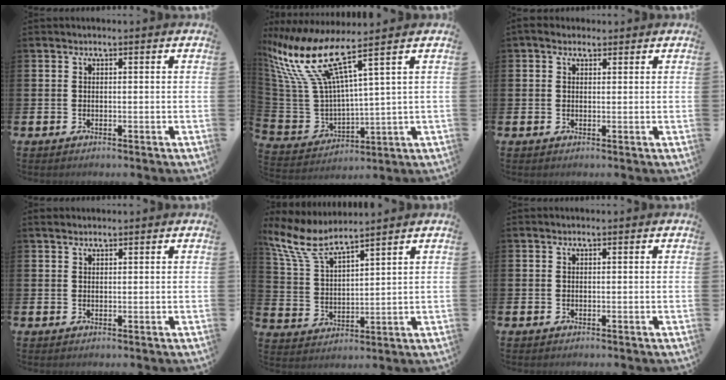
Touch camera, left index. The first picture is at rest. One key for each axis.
{"total": 11.3, "fx": 7.4, "fy": 2.8, "fz": 8.0, "tx": -0.198, "ty": -0.043, "tz": 0.122}
{"total": 2.0, "fx": 1.5, "fy": 1.1, "fz": 0.7, "tx": -0.004, "ty": 0.004, "tz": 0.024}
{"total": 1.4, "fx": 1.3, "fy": 0.4, "fz": 0.3, "tx": 0.007, "ty": -0.002, "tz": 0.022}
{"total": 6.9, "fx": 6.1, "fy": 1.4, "fz": 2.8, "tx": -0.081, "ty": -0.030, "tz": 0.107}
{"total": 0.0}